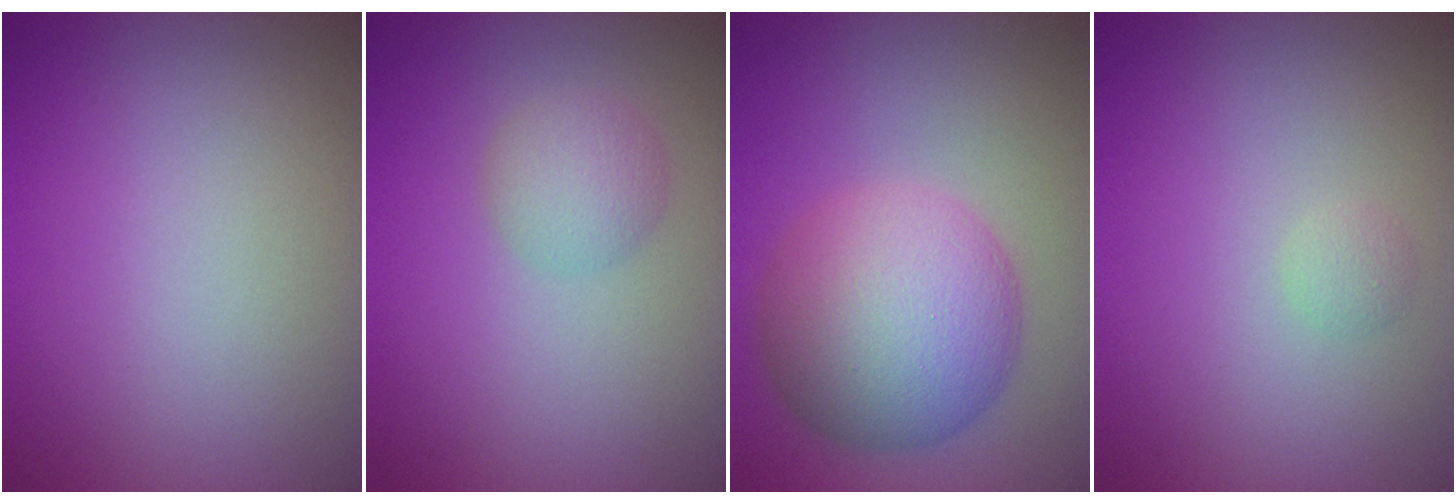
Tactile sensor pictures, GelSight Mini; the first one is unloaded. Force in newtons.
{"total": 2.4, "press": 2.4, "slide": 0.1}
{"total": 9.3, "press": 9.3, "slide": 0.2}
{"total": 0.8, "press": 0.8, "slide": 0.0}